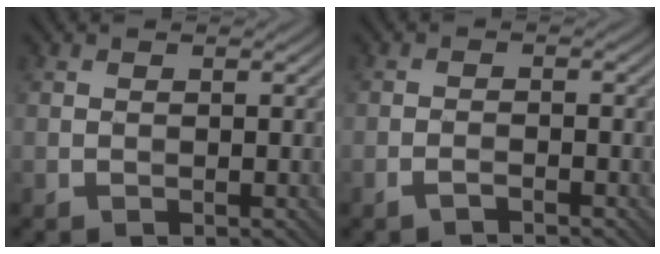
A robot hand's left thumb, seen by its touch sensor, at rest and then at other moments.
{"total": 1.6, "force": [-1.3, 0.2, 0.9], "torque": [-0.018, 0.003, -0.027]}